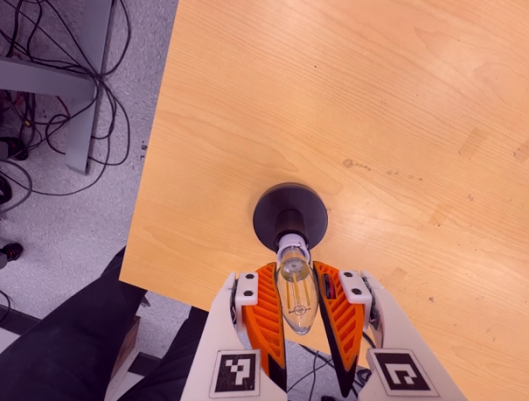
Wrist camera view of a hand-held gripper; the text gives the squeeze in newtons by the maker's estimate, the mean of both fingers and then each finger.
{"total": 15.1, "left": 14.8, "right": 15.4}